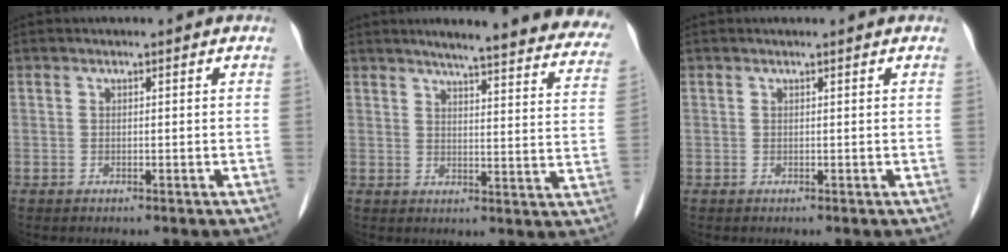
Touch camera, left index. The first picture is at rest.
{"total": 23.7, "force": [21.2, 2.6, 10.5], "torque": [-0.119, -0.051, 0.236]}
{"total": 0.6, "force": [0.6, -0.1, 0.2], "torque": [-0.008, 0.001, 0.012]}